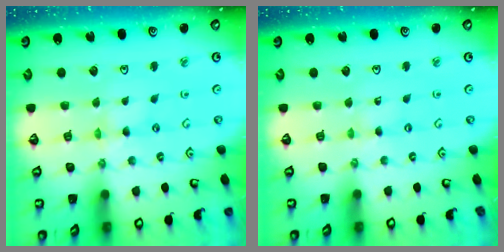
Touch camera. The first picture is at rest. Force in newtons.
{"total": 0.0}